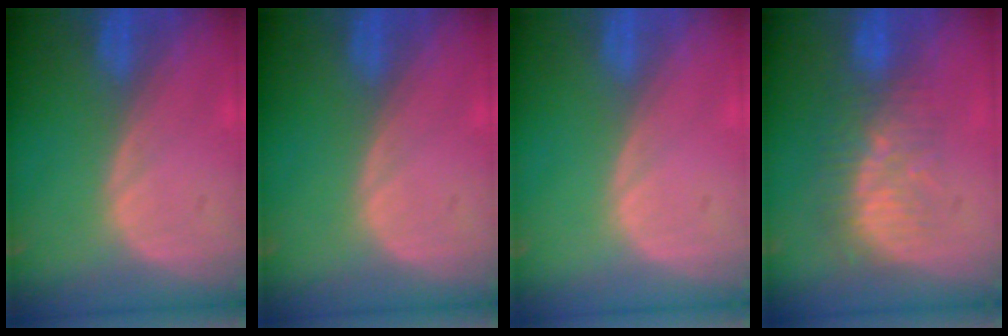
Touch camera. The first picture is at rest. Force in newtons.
{"total": 0.0}
{"total": 0.0}
{"total": 8.3, "press": 7.4, "slide": 3.7}